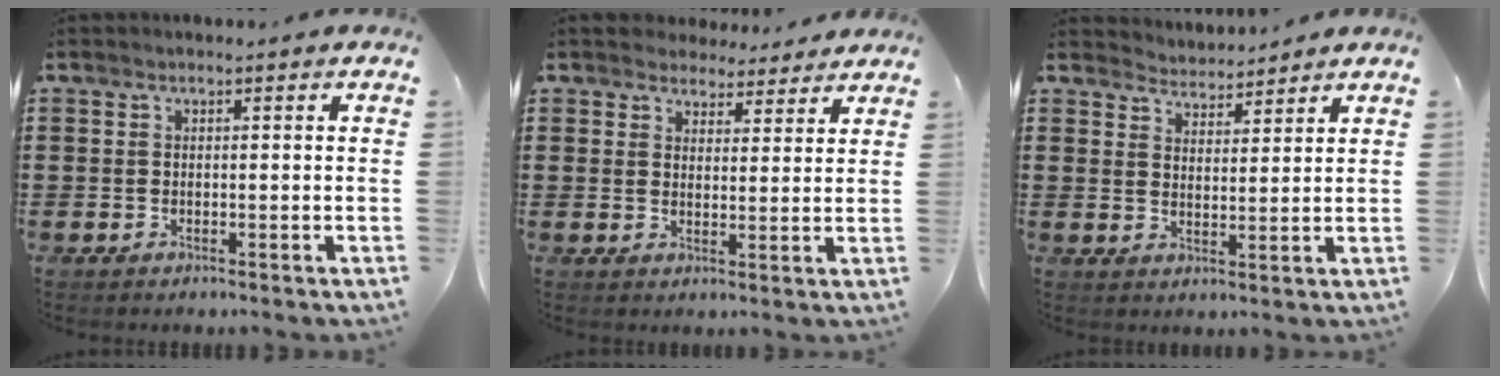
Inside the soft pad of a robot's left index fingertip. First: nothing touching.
{"total": 3.7, "force": [3.5, 1.2, 0.1], "torque": [-0.016, -0.005, 0.067]}
{"total": 3.4, "force": [3.4, 0.3, -0.5], "torque": [-0.003, -0.013, 0.061]}